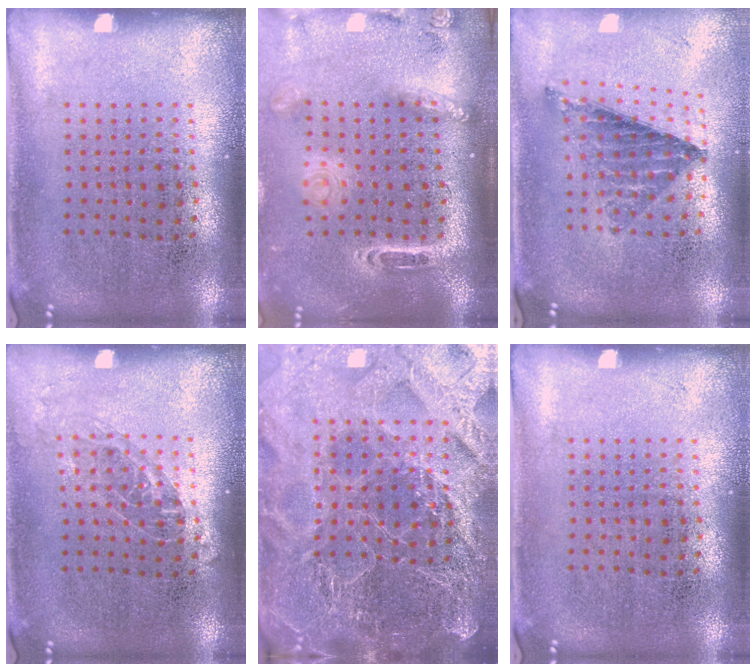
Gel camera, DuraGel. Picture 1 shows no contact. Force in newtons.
{"total": 2.5, "press": 1.8, "slide": 1.8}
{"total": 0.8, "press": 0.8, "slide": 0.2}
{"total": 1.0, "press": 0.9, "slide": 0.5}
{"total": 6.2, "press": 5.3, "slide": 3.1}
{"total": 0.0}